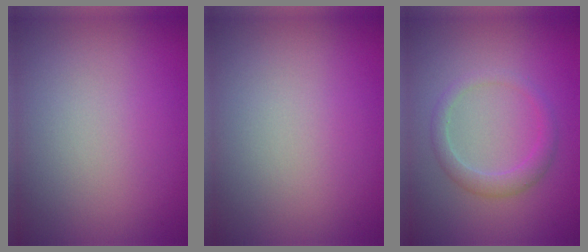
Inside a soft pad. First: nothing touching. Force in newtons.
{"total": 0.0}
{"total": 2.2, "press": 2.2, "slide": 0.2}